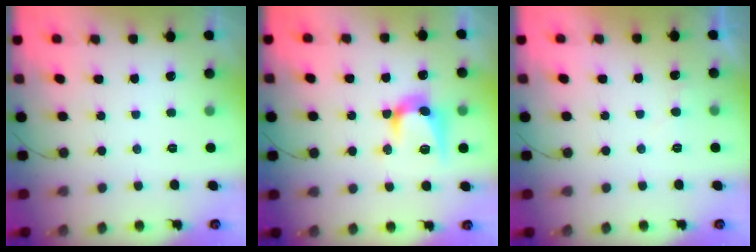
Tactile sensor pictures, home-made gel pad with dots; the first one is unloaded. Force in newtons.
{"total": 12.6, "press": 12.6, "slide": 0.4}
{"total": 3.8, "press": 3.7, "slide": 0.3}